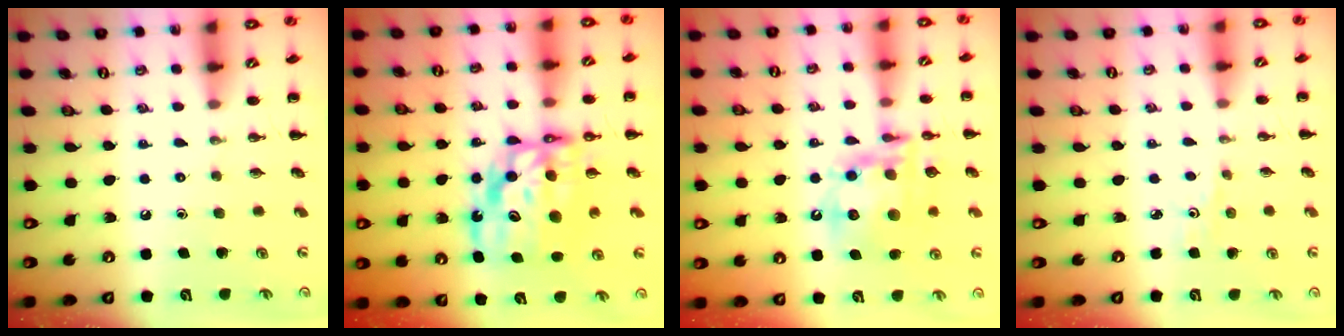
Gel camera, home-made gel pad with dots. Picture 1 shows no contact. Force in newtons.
{"total": 14.0, "press": 13.5, "slide": 3.8}
{"total": 16.6, "press": 16.2, "slide": 3.6}
{"total": 1.7, "press": 1.7, "slide": 0.4}